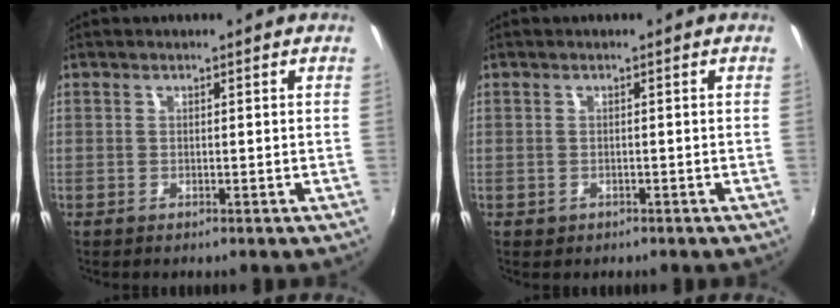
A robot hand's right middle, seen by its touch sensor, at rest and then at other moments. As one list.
[{"total": 1.1, "force": [-0.4, 0.9, 0.4], "torque": [-0.008, -0.001, -0.001]}]